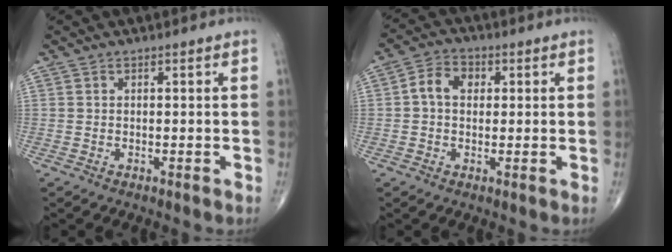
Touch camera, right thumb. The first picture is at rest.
{"total": 5.4, "force": [0.6, 4.1, 3.5], "torque": [-0.053, 0.015, 0.004]}